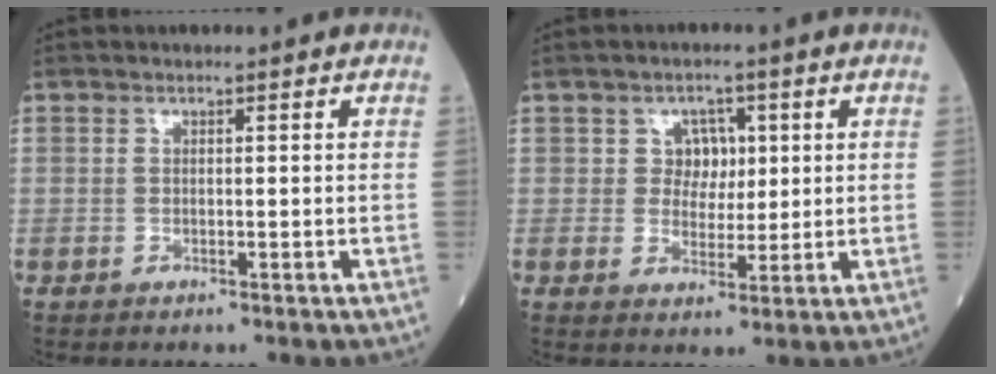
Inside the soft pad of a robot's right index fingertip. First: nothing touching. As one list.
[{"total": 3.9, "force": [1.2, 3.3, 1.7], "torque": [-0.019, 0.006, 0.021]}]